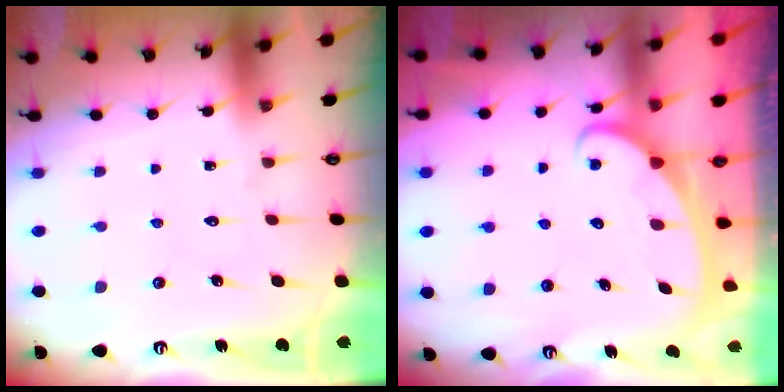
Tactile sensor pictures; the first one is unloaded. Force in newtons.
{"total": 2.3, "press": 2.3, "slide": 0.4}